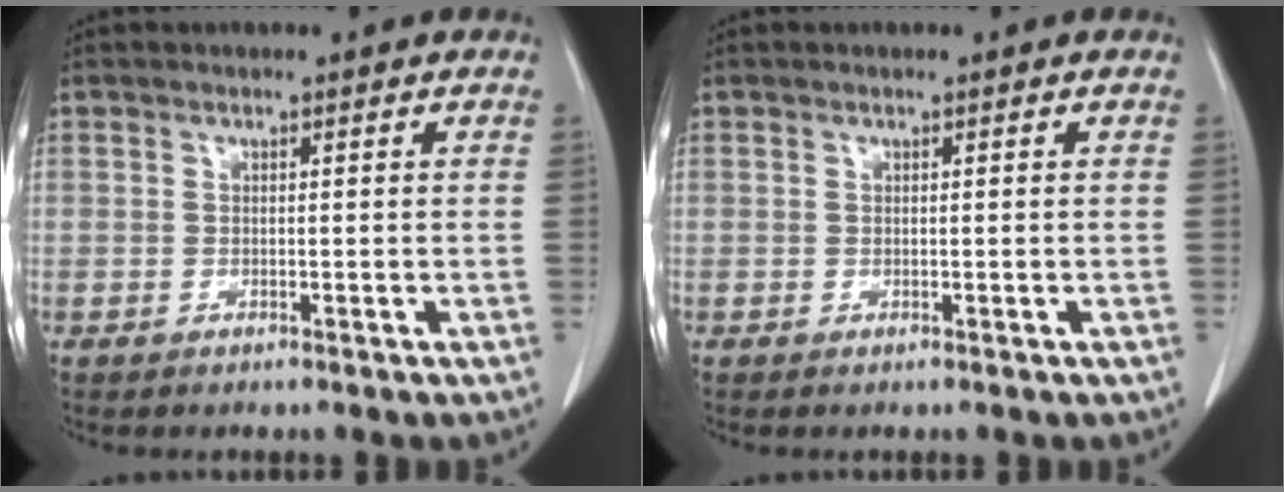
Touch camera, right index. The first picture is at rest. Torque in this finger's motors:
{"motor_torque": [-0.02, 0.00, 0.01, 0.02]}